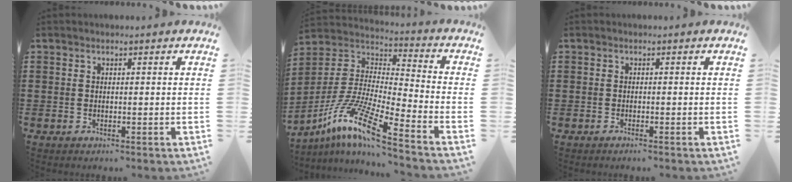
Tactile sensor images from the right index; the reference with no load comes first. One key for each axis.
{"total": 12.4, "fx": -9.6, "fy": 0.8, "fz": 7.8, "tx": -0.177, "ty": -0.004, "tz": -0.196}
{"total": 0.6, "fx": -0.6, "fy": -0.1, "fz": 0.1, "tx": -0.004, "ty": -0.002, "tz": -0.012}